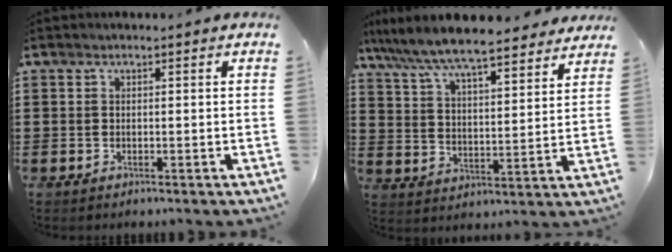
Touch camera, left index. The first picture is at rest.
{"total": 7.5, "force": [6.9, 0.4, 2.9], "torque": [-0.087, -0.040, 0.119]}